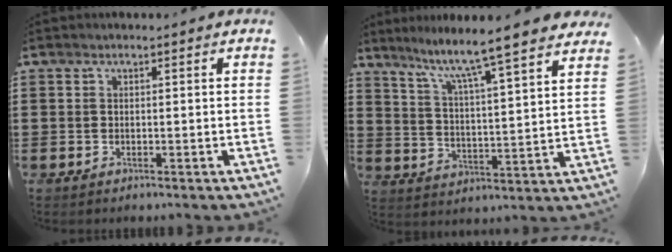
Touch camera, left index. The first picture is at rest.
{"total": 7.1, "force": [6.1, -0.9, 3.4], "torque": [-0.092, -0.050, 0.094]}